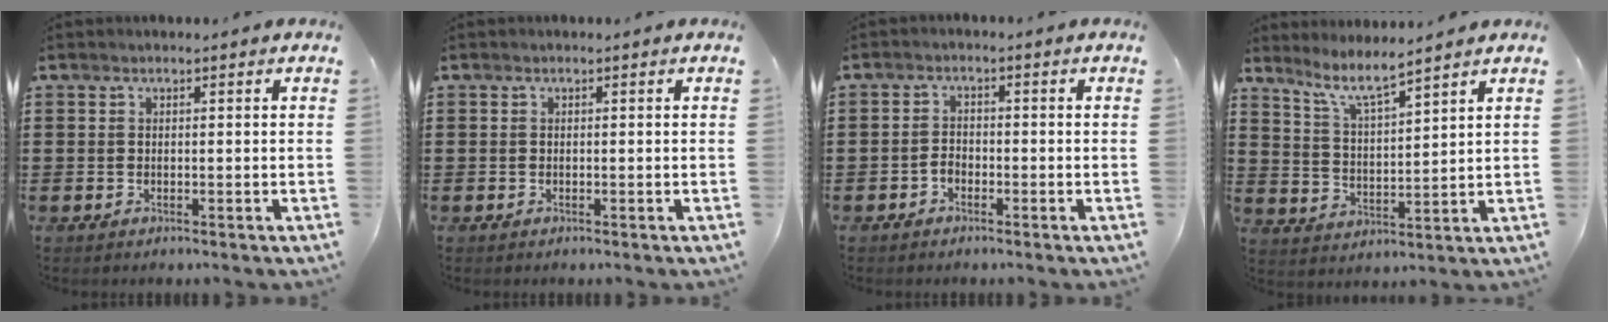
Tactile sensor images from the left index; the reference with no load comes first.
{"total": 0.0}
{"total": 1.7, "force": [-0.9, 1.1, 1.0], "torque": [-0.030, 0.002, -0.022]}
{"total": 6.1, "force": [5.3, 0.5, 3.1], "torque": [-0.079, -0.023, 0.092]}